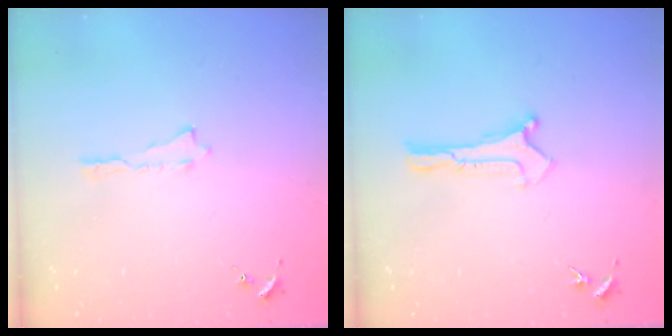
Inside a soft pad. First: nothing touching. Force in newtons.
{"total": 0.5, "press": 0.5, "slide": 0.1}